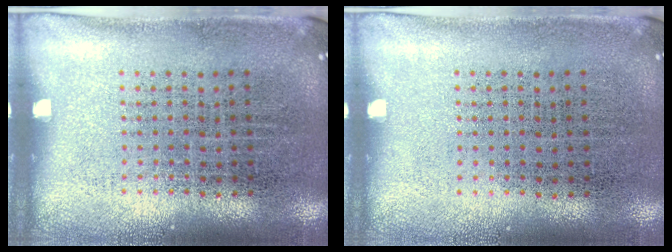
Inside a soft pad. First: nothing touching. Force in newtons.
{"total": 0.0}